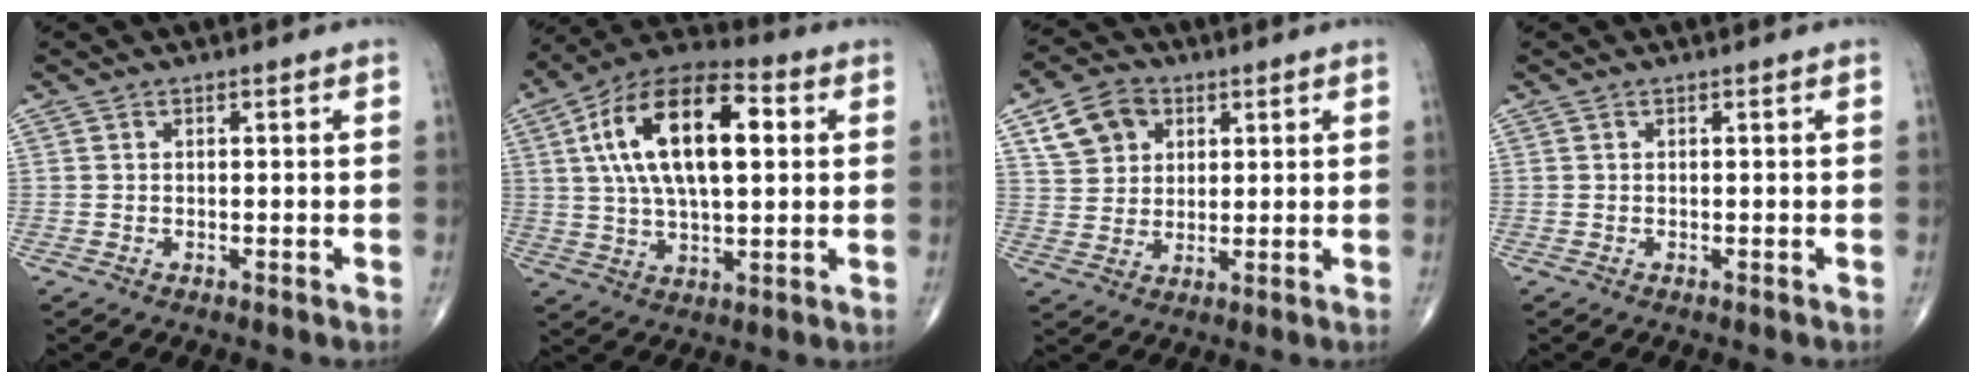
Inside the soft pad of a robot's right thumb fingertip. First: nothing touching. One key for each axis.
{"total": 20.0, "fx": 4.3, "fy": 9.5, "fz": 17.1, "tx": -0.290, "ty": 0.019, "tz": 0.065}
{"total": 8.8, "fx": 3.8, "fy": 6.9, "fz": 4.0, "tx": -0.047, "ty": -0.004, "tz": 0.071}
{"total": 0.0}